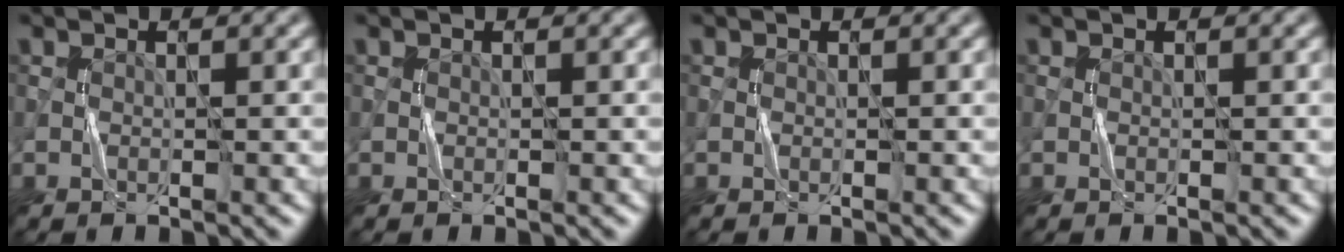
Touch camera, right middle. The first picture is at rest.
{"total": 0.0}
{"total": 0.0}
{"total": 0.0}